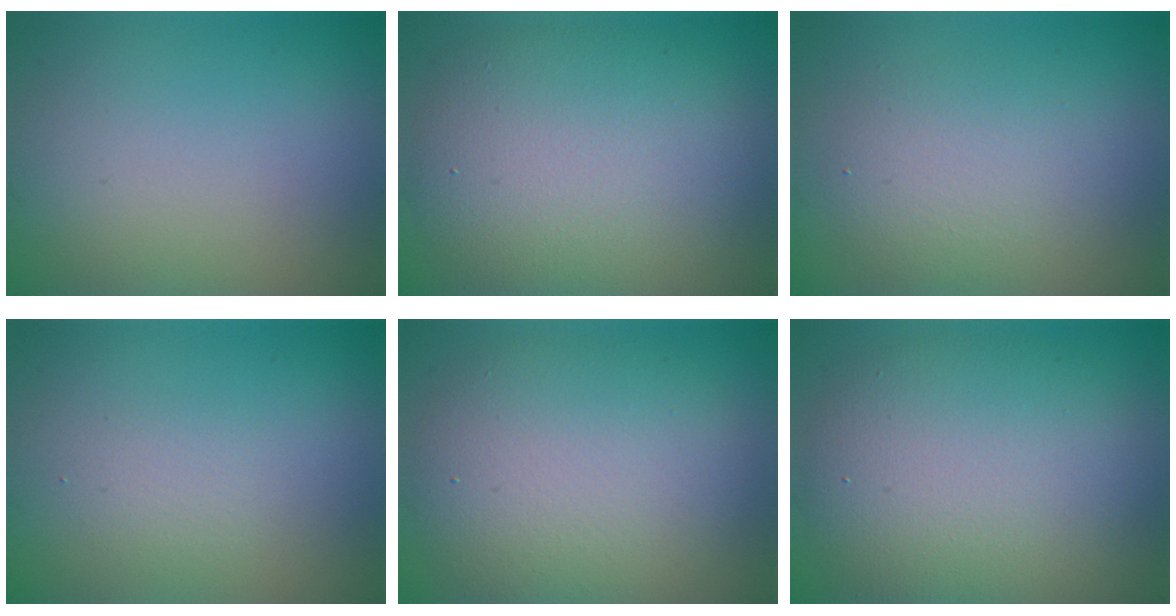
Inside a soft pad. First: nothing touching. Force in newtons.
{"total": 10.3, "press": 10.3, "slide": 0.4}
{"total": 3.9, "press": 3.9, "slide": 0.2}
{"total": 1.5, "press": 1.5, "slide": 0.1}
{"total": 8.9, "press": 8.9, "slide": 0.3}
{"total": 10.4, "press": 10.4, "slide": 0.2}